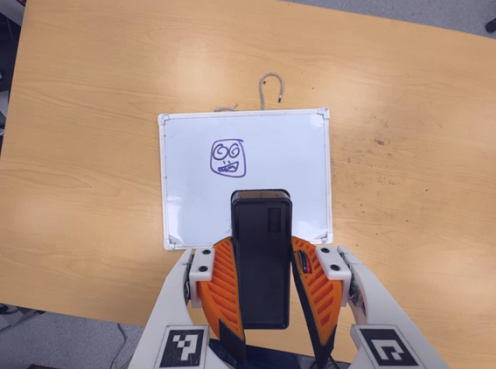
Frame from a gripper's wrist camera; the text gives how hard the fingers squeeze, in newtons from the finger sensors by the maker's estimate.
{"total": 7.8, "left": 6.7, "right": 8.8}